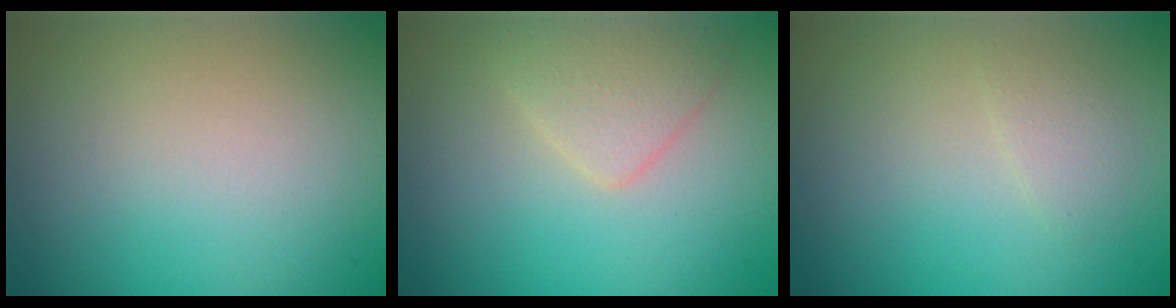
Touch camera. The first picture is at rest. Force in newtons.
{"total": 2.4, "press": 2.4, "slide": 0.1}
{"total": 1.2, "press": 1.2, "slide": 0.0}